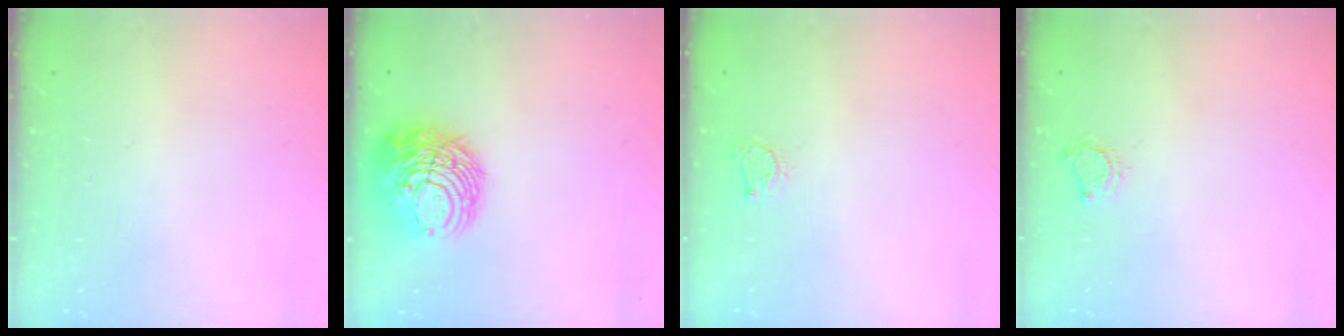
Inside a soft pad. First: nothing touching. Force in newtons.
{"total": 13.3, "press": 13.3, "slide": 1.2}
{"total": 3.0, "press": 3.0, "slide": 0.4}
{"total": 4.6, "press": 4.6, "slide": 0.5}